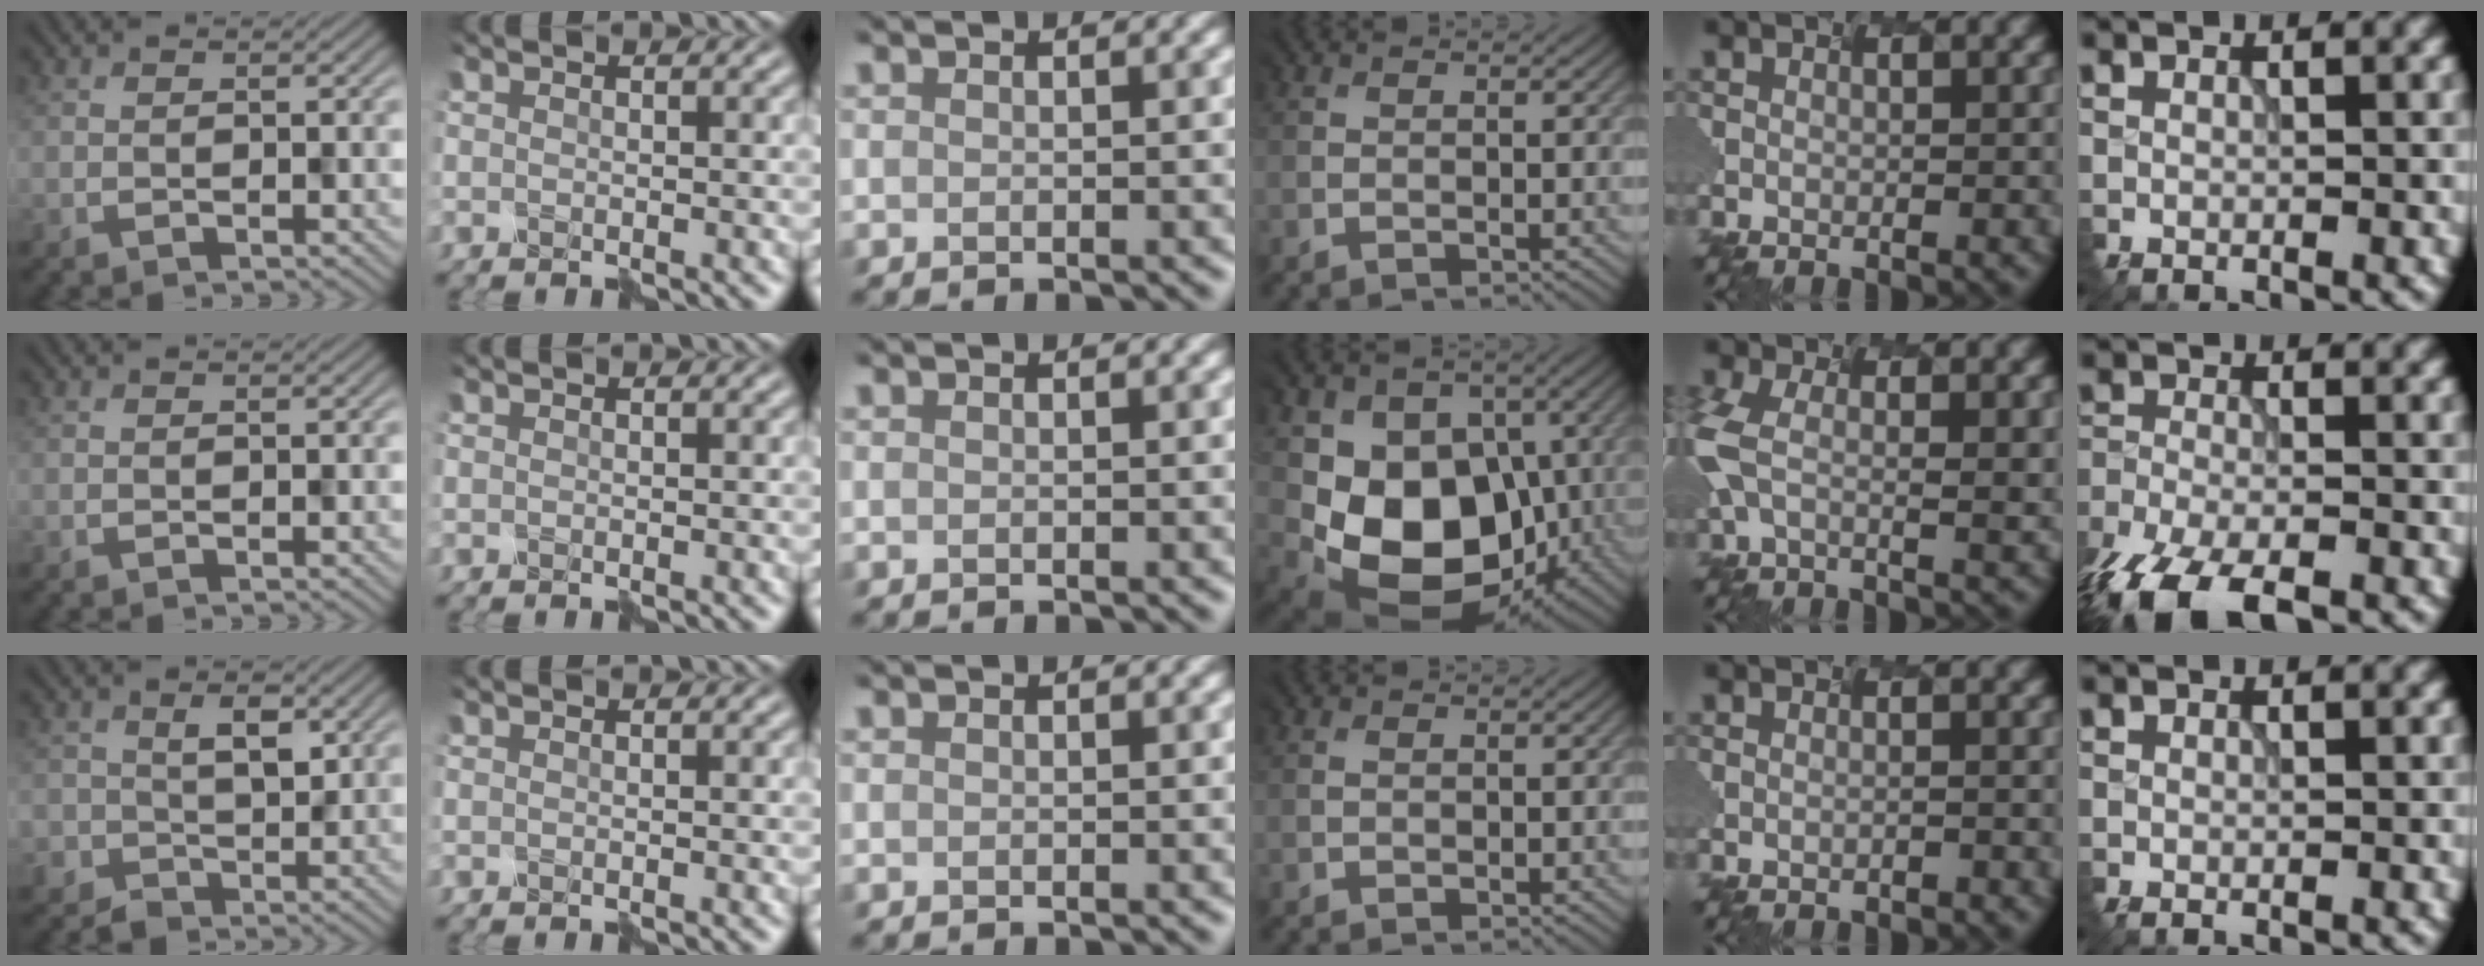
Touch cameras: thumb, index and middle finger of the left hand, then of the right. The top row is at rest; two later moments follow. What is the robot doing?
{"motion": "disassemble", "object": "velcro strap"}